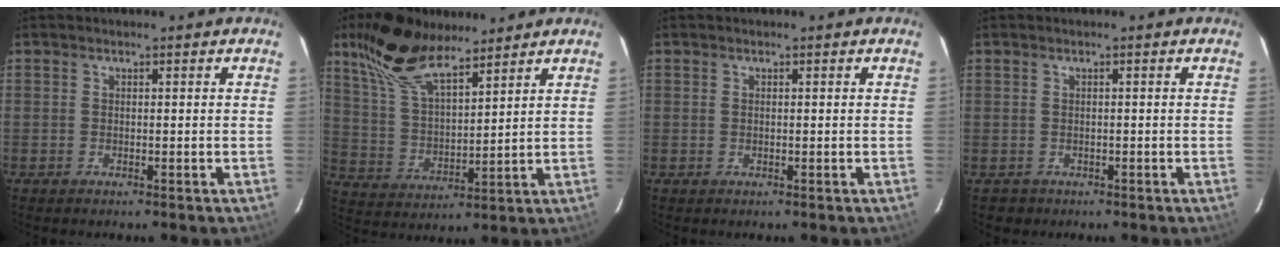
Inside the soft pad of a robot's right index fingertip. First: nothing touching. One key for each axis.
{"total": 14.7, "fx": 10.6, "fy": 5.3, "fz": 8.7, "tx": -0.172, "ty": 0.029, "tz": 0.210}
{"total": 0.0}
{"total": 2.0, "fx": -0.8, "fy": 1.9, "fz": 0.0, "tx": -0.002, "ty": 0.005, "tz": -0.008}